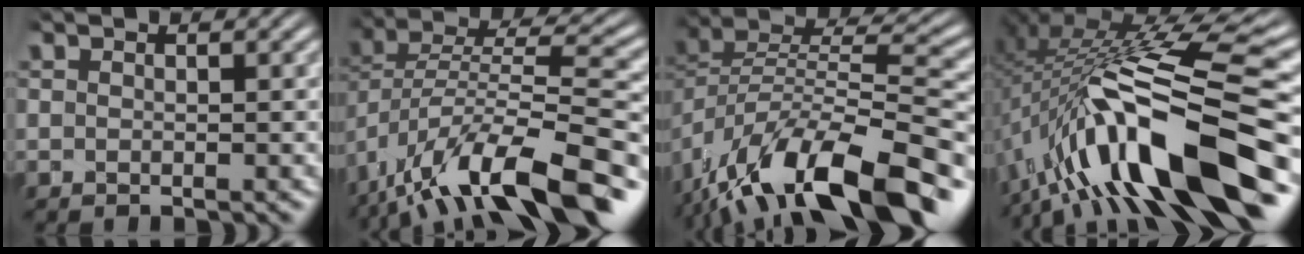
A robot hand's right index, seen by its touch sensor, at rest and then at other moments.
{"total": 9.4, "force": [-3.2, 4.6, 7.5], "torque": [-0.125, -0.008, -0.042]}
{"total": 11.1, "force": [-3.9, 5.7, 8.7], "torque": [-0.147, -0.015, -0.052]}
{"total": 13.4, "force": [-1.5, 5.0, 12.3], "torque": [-0.214, 0.008, -0.007]}